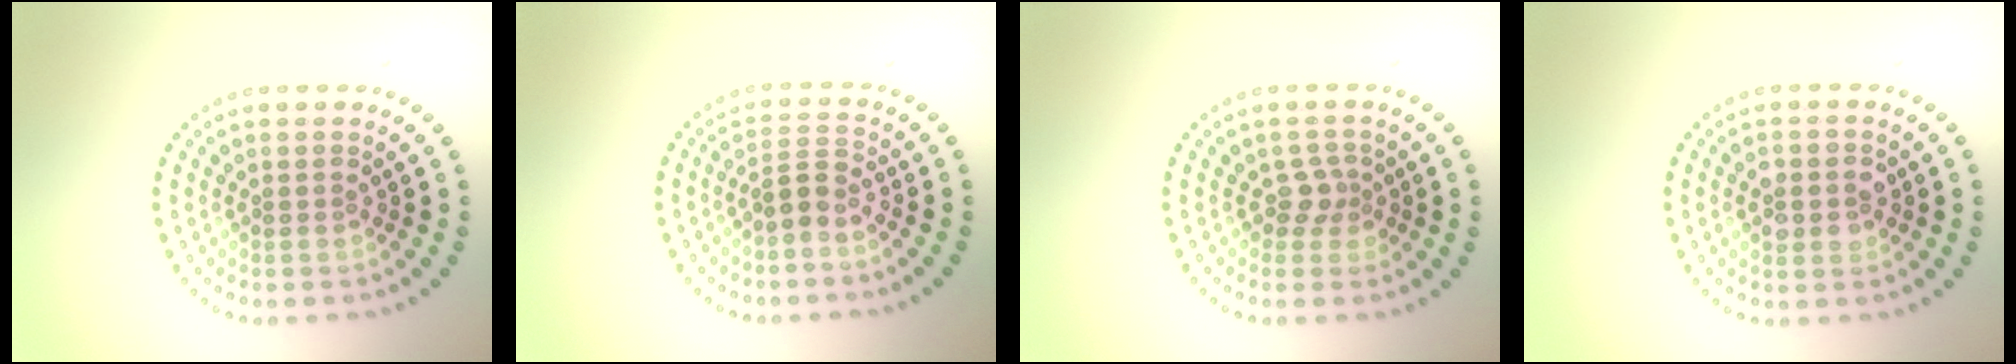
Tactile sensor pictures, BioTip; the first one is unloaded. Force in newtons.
{"total": 2.2, "press": 1.6, "slide": 1.6}
{"total": 1.8, "press": 1.3, "slide": 1.3}
{"total": 2.9, "press": 2.8, "slide": 0.3}